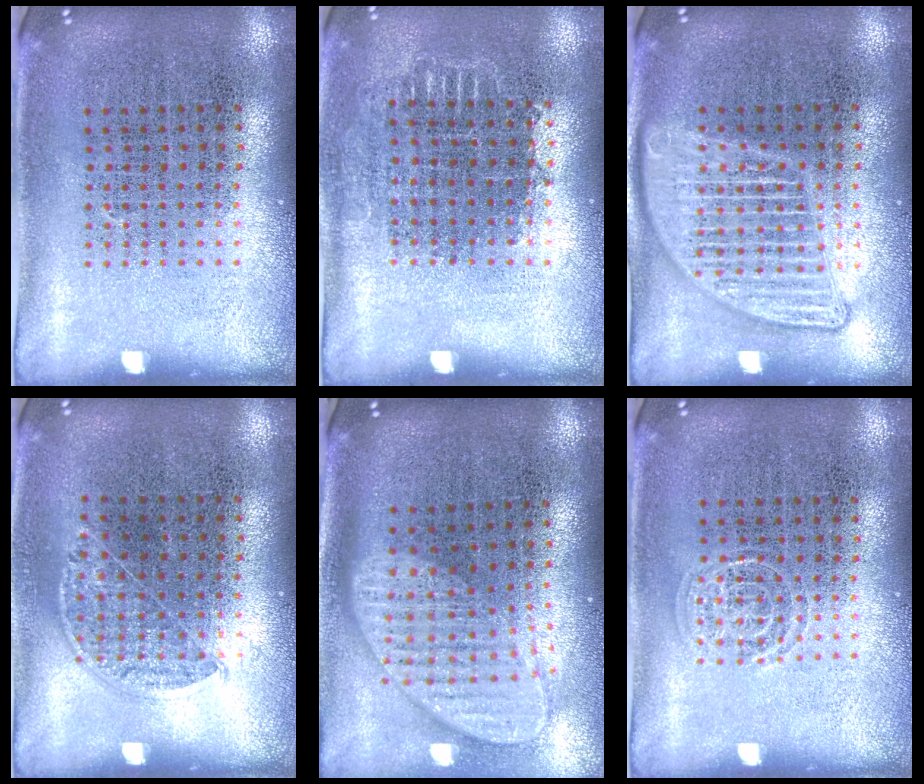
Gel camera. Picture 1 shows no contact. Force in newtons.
{"total": 0.7, "press": 0.7, "slide": 0.3}
{"total": 2.3, "press": 2.3, "slide": 0.2}
{"total": 0.8, "press": 0.6, "slide": 0.6}
{"total": 2.0, "press": 1.6, "slide": 1.3}
{"total": 1.3, "press": 1.3, "slide": 0.2}